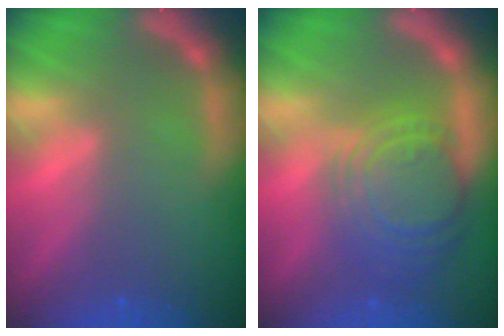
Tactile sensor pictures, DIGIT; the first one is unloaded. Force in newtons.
{"total": 9.5}